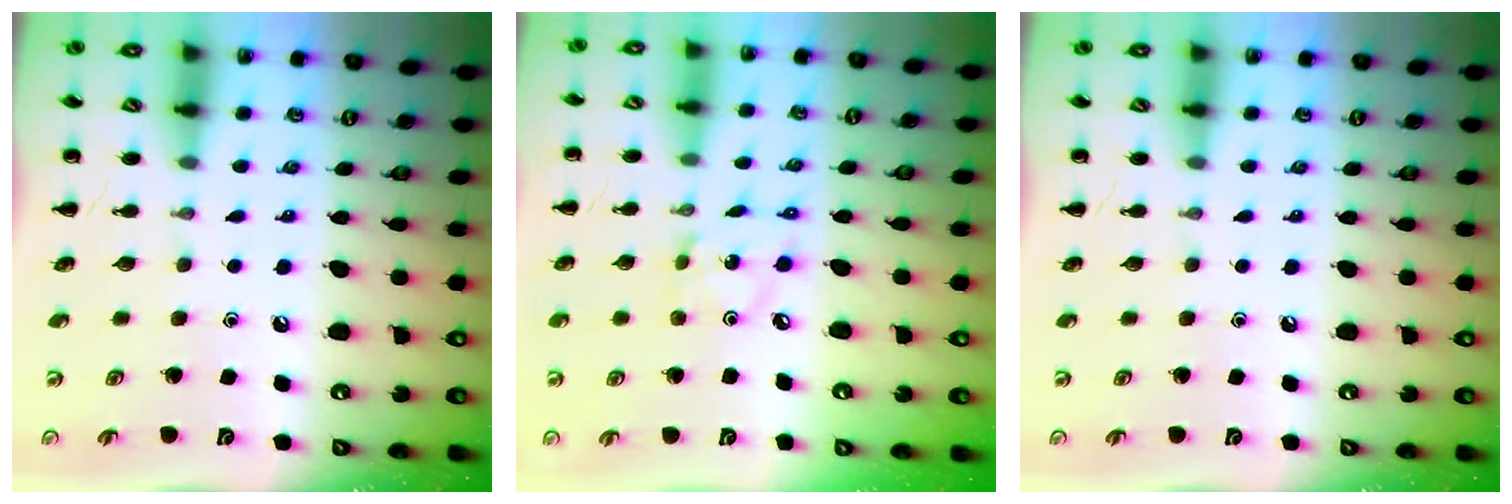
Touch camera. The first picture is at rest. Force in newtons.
{"total": 2.3, "press": 2.2, "slide": 0.3}
{"total": 0.0}